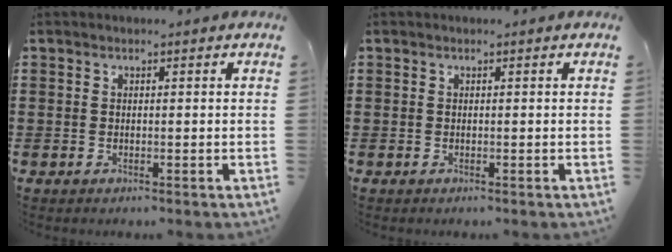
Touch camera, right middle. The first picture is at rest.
{"total": 0.0}